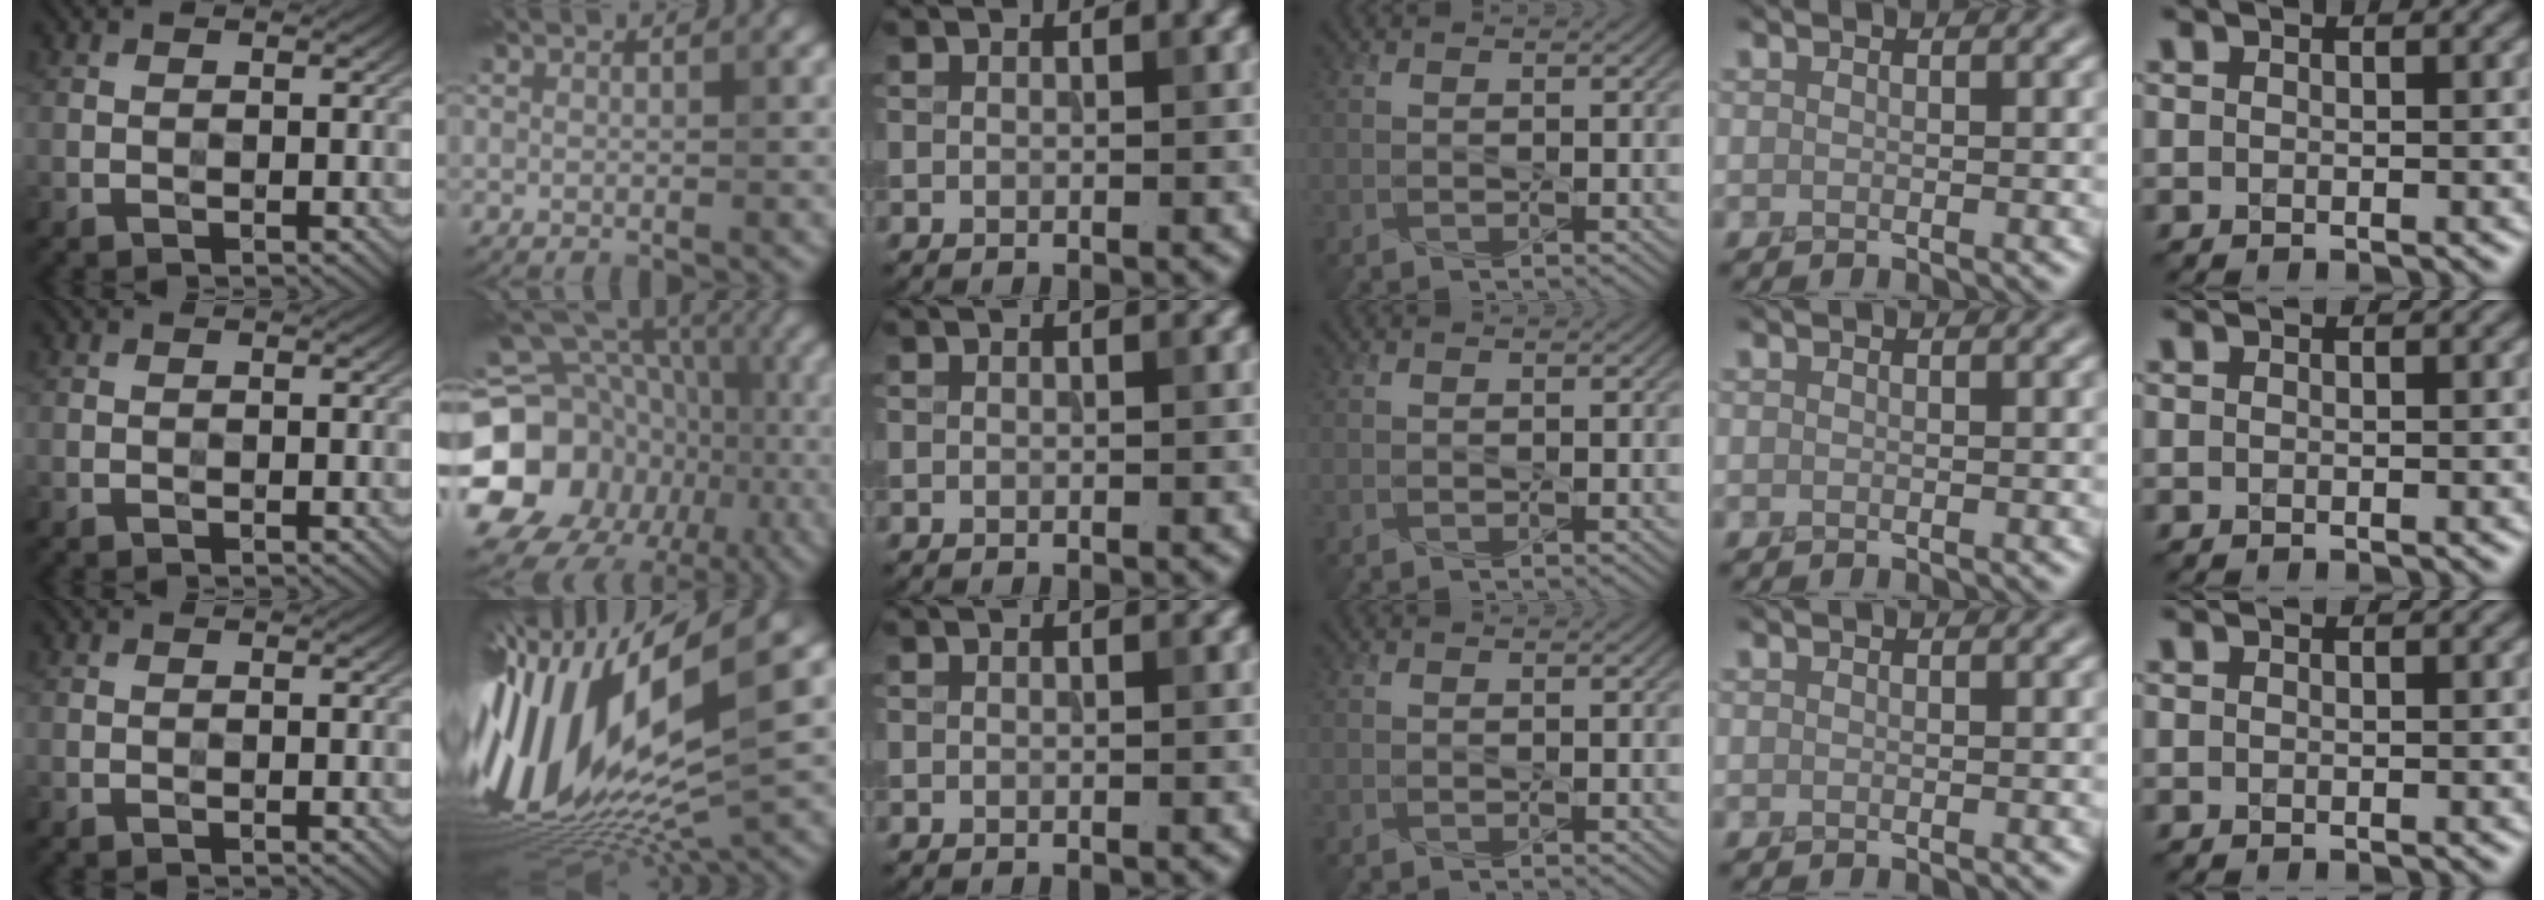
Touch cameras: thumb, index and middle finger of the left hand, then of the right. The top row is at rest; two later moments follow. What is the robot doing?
{"motion": "press", "object": "sticky note"}